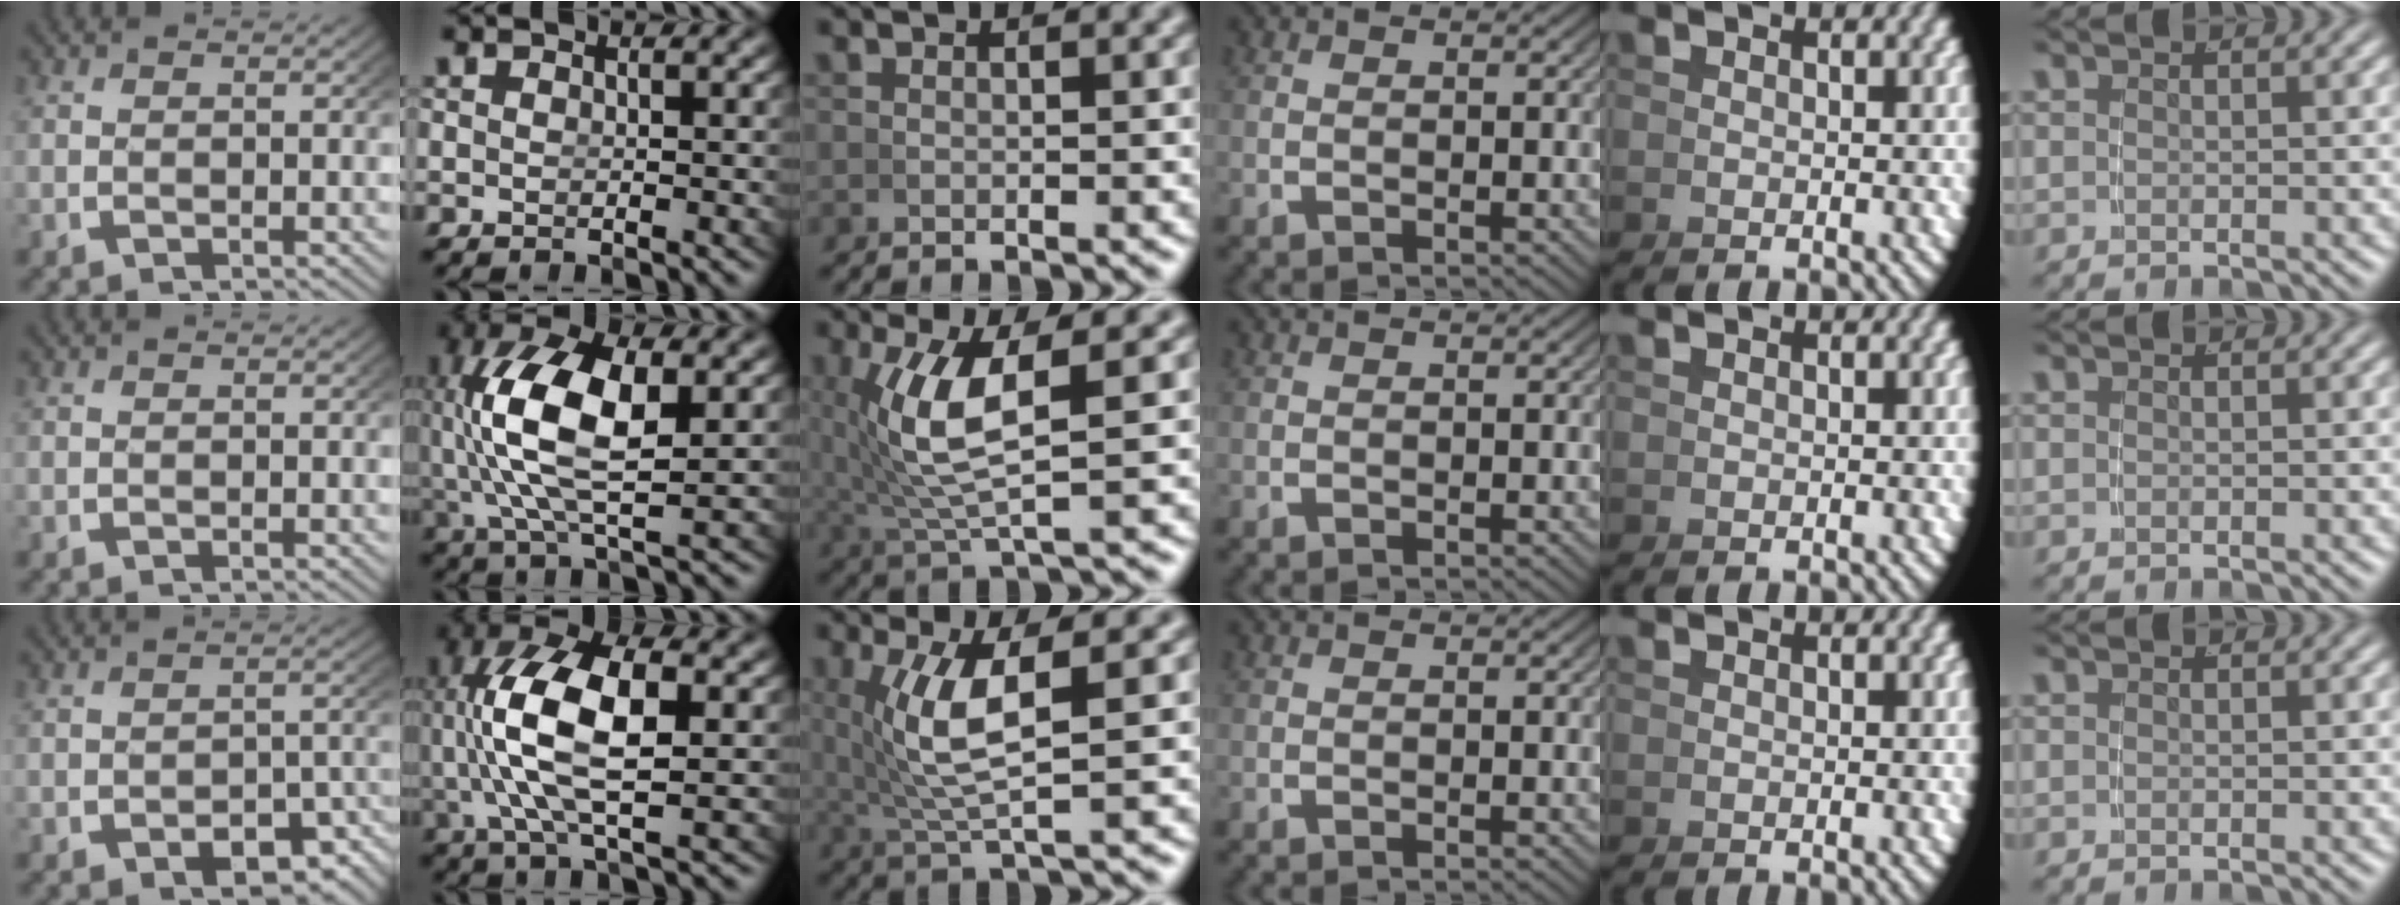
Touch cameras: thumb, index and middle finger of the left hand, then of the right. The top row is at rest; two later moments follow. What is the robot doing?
{"motion": "grasp_and_lifting", "object": "whiteboard"}